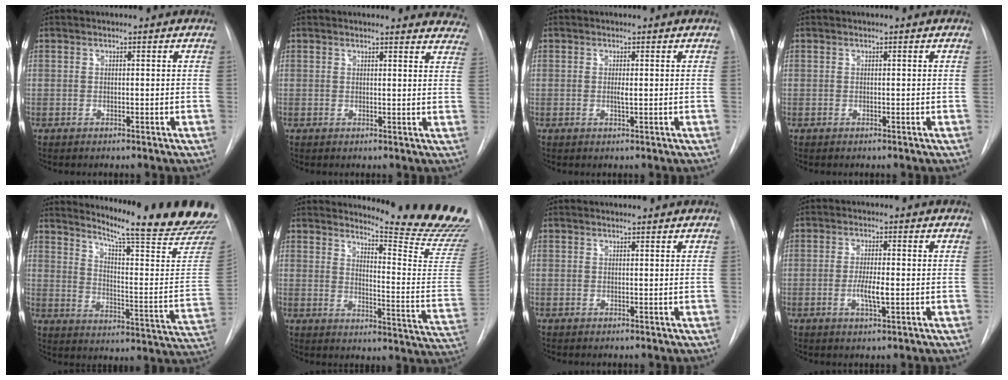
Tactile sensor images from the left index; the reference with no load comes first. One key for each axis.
{"total": 13.6, "fx": 13.1, "fy": 3.1, "fz": 1.9, "tx": 0.010, "ty": -0.044, "tz": 0.115}
{"total": 0.9, "fx": 0.1, "fy": 0.0, "fz": 0.9, "tx": -0.021, "ty": -0.003, "tz": 0.002}
{"total": 0.0}
{"total": 24.0, "fx": 21.5, "fy": -0.5, "fz": 10.5, "tx": -0.161, "ty": -0.123, "tz": 0.269}
{"total": 19.2, "fx": 18.5, "fy": -0.9, "fz": 5.1, "tx": -0.079, "ty": -0.167, "tz": 0.211}
{"total": 1.9, "fx": 1.8, "fy": 0.1, "fz": 0.3, "tx": -0.009, "ty": 0.011, "tz": 0.025}
{"total": 3.6, "fx": -0.7, "fy": 0.5, "fz": 3.4, "tx": -0.068, "ty": -0.006, "tz": -0.012}